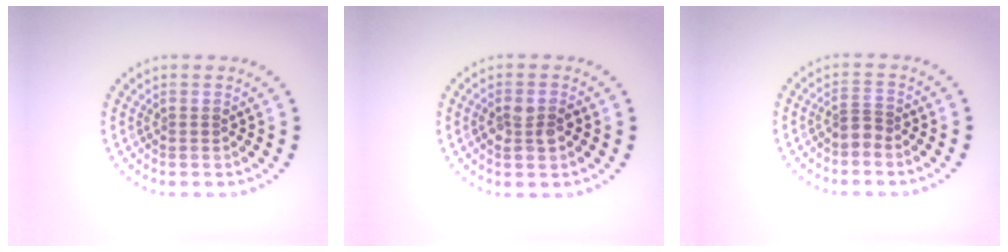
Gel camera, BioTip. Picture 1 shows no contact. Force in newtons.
{"total": 2.0, "press": 1.9, "slide": 0.4}
{"total": 1.3, "press": 0.8, "slide": 1.0}